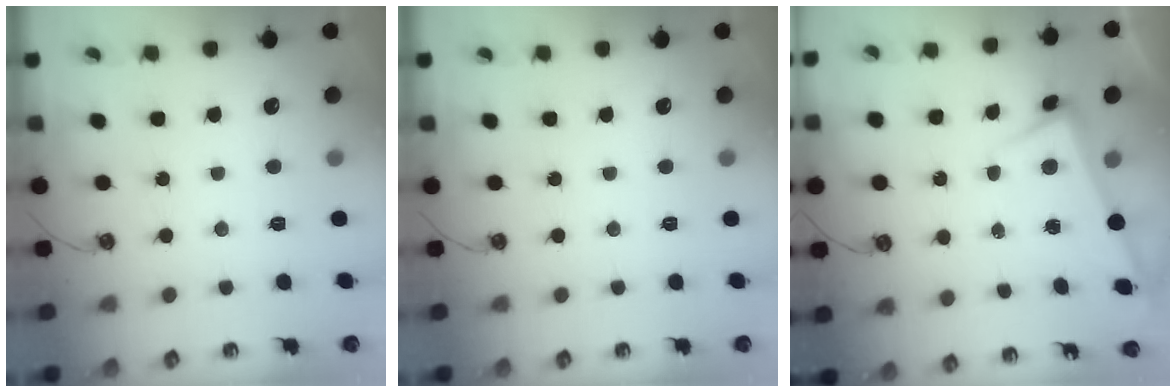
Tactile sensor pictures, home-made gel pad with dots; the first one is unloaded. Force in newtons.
{"total": 0.0}
{"total": 3.3, "press": 3.2, "slide": 1.1}